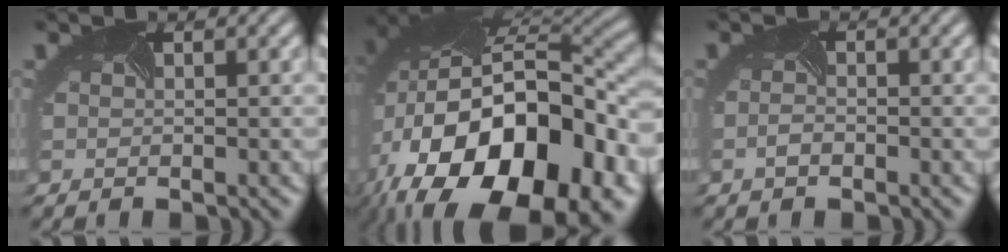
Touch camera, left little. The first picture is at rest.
{"total": 19.5, "force": [-6.4, 11.3, 14.5], "torque": [-0.279, -0.048, -0.073]}
{"total": 1.3, "force": [-1.2, 0.0, 0.2], "torque": [-0.017, -0.002, -0.017]}